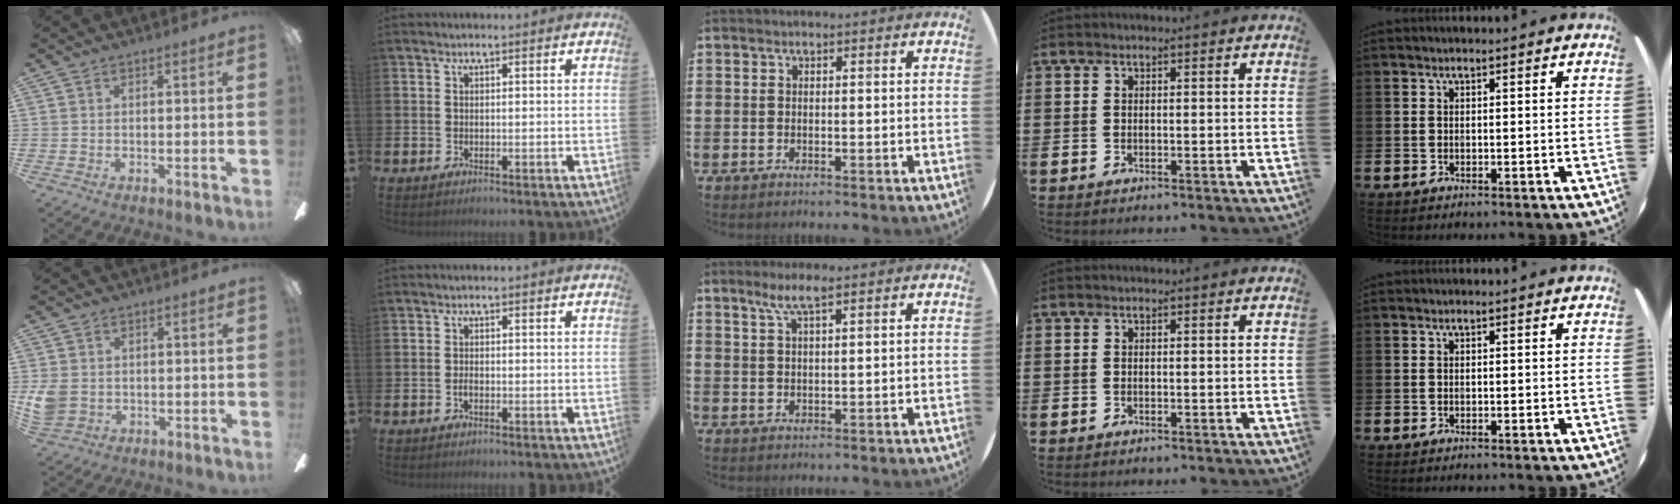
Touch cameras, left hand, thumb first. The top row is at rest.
{"thumb": {"total": 5.0, "force": [0.5, 4.3, 2.6], "torque": [-0.061, 0.002, 0.009]}, "index": {"total": 0.9, "force": [-0.3, 0.4, 0.7], "torque": [-0.018, 0.000, -0.006]}, "middle": {"total": 3.6, "force": [2.4, 0.5, 2.6], "torque": [-0.057, 0.005, 0.042]}}